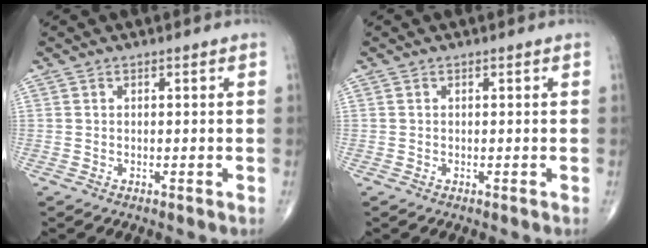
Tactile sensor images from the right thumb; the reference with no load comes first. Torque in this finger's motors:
{"motor_torque": [0.25, 0.11, 0.12, -0.16, -0.10]}